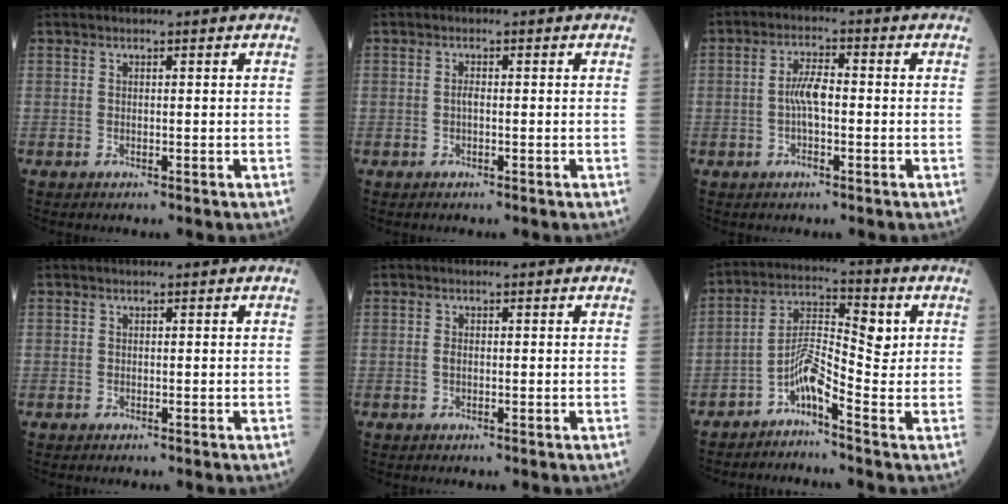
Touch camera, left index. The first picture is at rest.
{"total": 0.9, "force": [-0.2, 0.4, 0.7], "torque": [-0.015, 0.002, -0.003]}
{"total": 4.6, "force": [-0.6, 1.5, 4.4], "torque": [-0.093, 0.008, -0.015]}
{"total": 0.0}
{"total": 0.9, "force": [-0.2, 0.5, 0.8], "torque": [-0.016, 0.001, -0.001]}
{"total": 6.2, "force": [-1.7, 1.3, 5.9], "torque": [-0.112, 0.026, -0.033]}